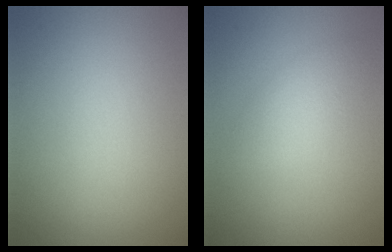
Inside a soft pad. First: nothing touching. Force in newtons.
{"total": 2.5, "press": 2.5, "slide": 0.1}